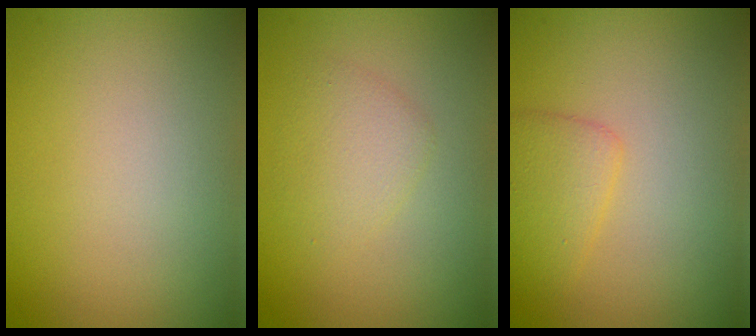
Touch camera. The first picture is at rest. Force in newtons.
{"total": 2.0, "press": 2.0, "slide": 0.1}
{"total": 2.4, "press": 2.4, "slide": 0.0}